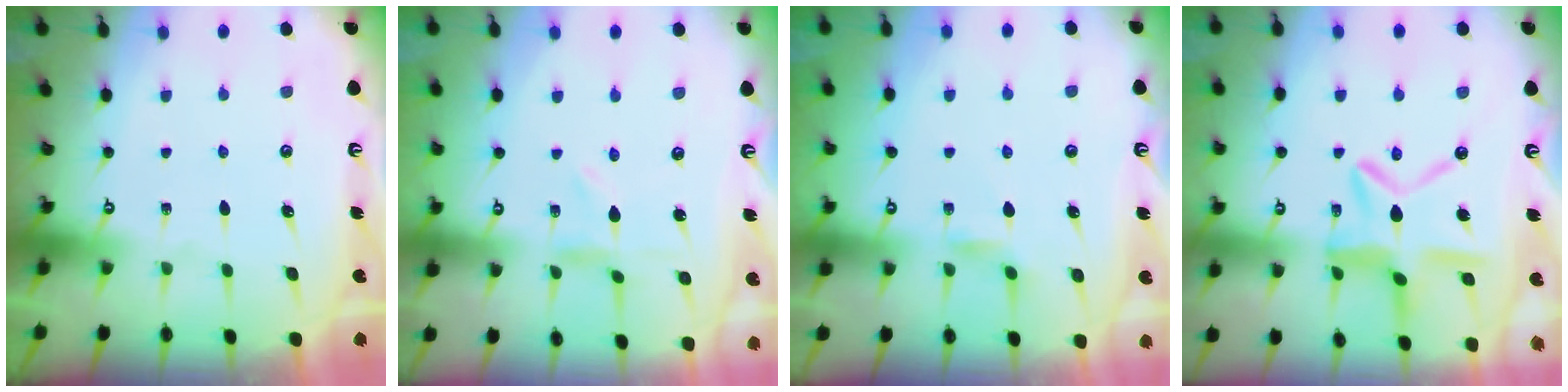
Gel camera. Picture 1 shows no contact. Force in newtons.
{"total": 0.6, "press": 0.6, "slide": 0.2}
{"total": 2.3, "press": 2.3, "slide": 0.5}
{"total": 12.8, "press": 12.7, "slide": 1.3}